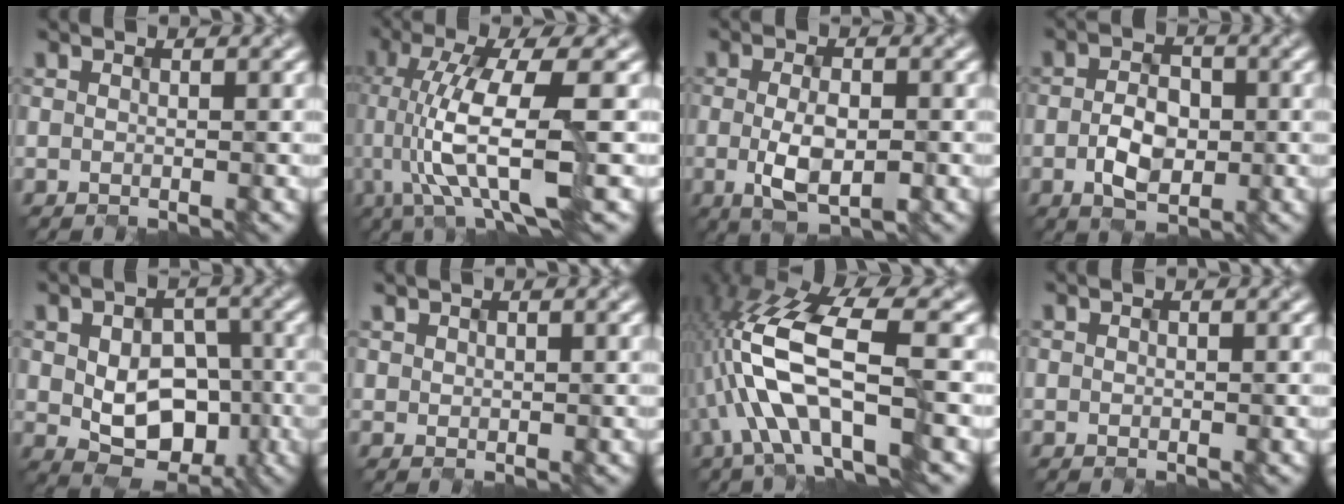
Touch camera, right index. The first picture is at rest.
{"total": 8.9, "force": [-1.9, 2.4, 8.4], "torque": [-0.166, -0.006, -0.027]}
{"total": 4.2, "force": [-1.2, 1.7, 3.6], "torque": [-0.075, -0.005, -0.016]}
{"total": 3.8, "force": [-1.0, 2.6, 2.6], "torque": [-0.052, 0.000, -0.013]}
{"total": 7.1, "force": [-1.0, 5.0, 4.9], "torque": [-0.081, -0.010, -0.007]}
{"total": 0.7, "force": [0.5, 0.3, -0.4], "torque": [-0.001, 0.002, 0.024]}
{"total": 11.2, "force": [-3.3, 4.0, 9.9], "torque": [-0.210, 0.012, -0.057]}
{"total": 0.0}